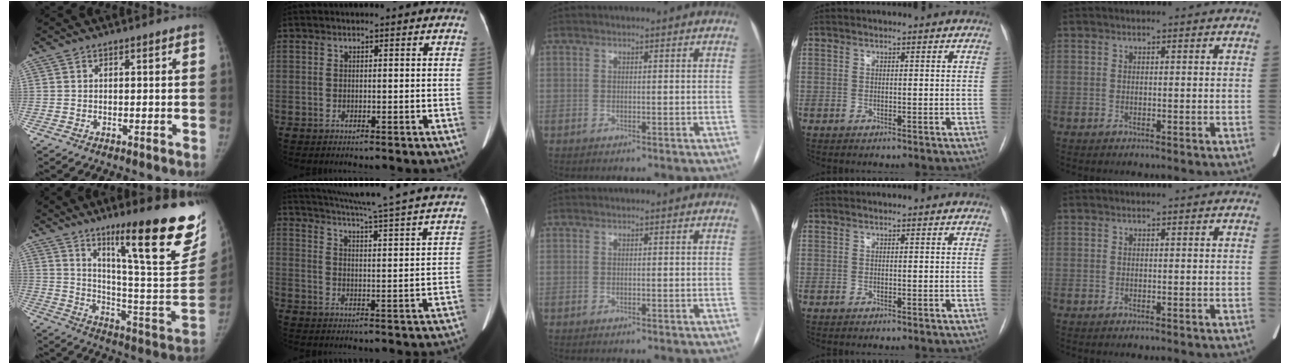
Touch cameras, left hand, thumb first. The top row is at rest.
{"thumb": {"total": 27.7, "force": [17.1, 4.5, 21.3], "torque": [-0.275, -0.087, 0.261]}, "index": {"total": 27.6, "force": [24.8, 0.0, 12.1], "torque": [-0.201, -0.054, 0.309]}}